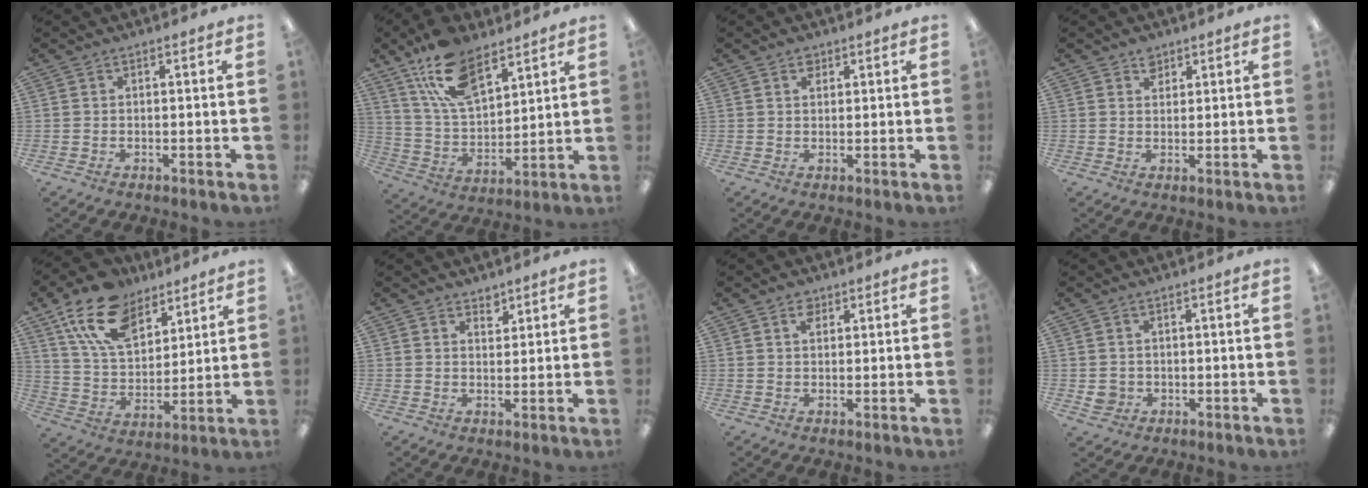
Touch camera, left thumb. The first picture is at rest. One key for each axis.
{"total": 16.5, "fx": 10.9, "fy": 7.8, "fz": 9.5, "tx": -0.192, "ty": -0.036, "tz": 0.203}
{"total": 2.0, "fx": 1.3, "fy": 1.3, "fz": 0.8, "tx": -0.009, "ty": -0.001, "tz": 0.023}
{"total": 2.9, "fx": 2.1, "fy": 1.9, "fz": 0.8, "tx": -0.001, "ty": -0.006, "tz": 0.036}
{"total": 16.4, "fx": 10.6, "fy": 9.2, "fz": 8.4, "tx": -0.162, "ty": -0.039, "tz": 0.199}
{"total": 2.9, "fx": 2.6, "fy": 1.3, "fz": 0.3, "tx": 0.007, "ty": -0.018, "tz": 0.045}
{"total": 4.3, "fx": 2.6, "fy": 2.1, "fz": 2.7, "tx": -0.052, "ty": -0.001, "tz": 0.045}
{"total": 2.7, "fx": 0.1, "fy": 2.5, "fz": 1.0, "tx": -0.011, "ty": 0.001, "tz": 0.001}